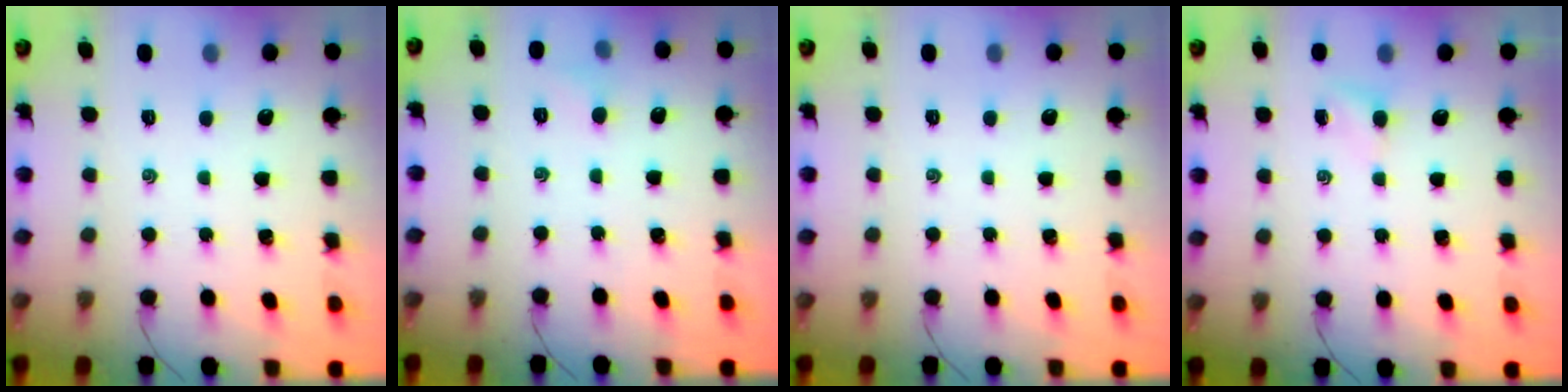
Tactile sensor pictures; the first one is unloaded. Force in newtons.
{"total": 4.3, "press": 4.1, "slide": 1.2}
{"total": 0.0}
{"total": 2.9, "press": 2.7, "slide": 1.1}